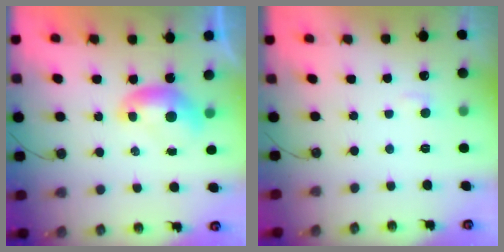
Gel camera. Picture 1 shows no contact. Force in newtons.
{"total": 2.5, "press": 2.4, "slide": 0.5}